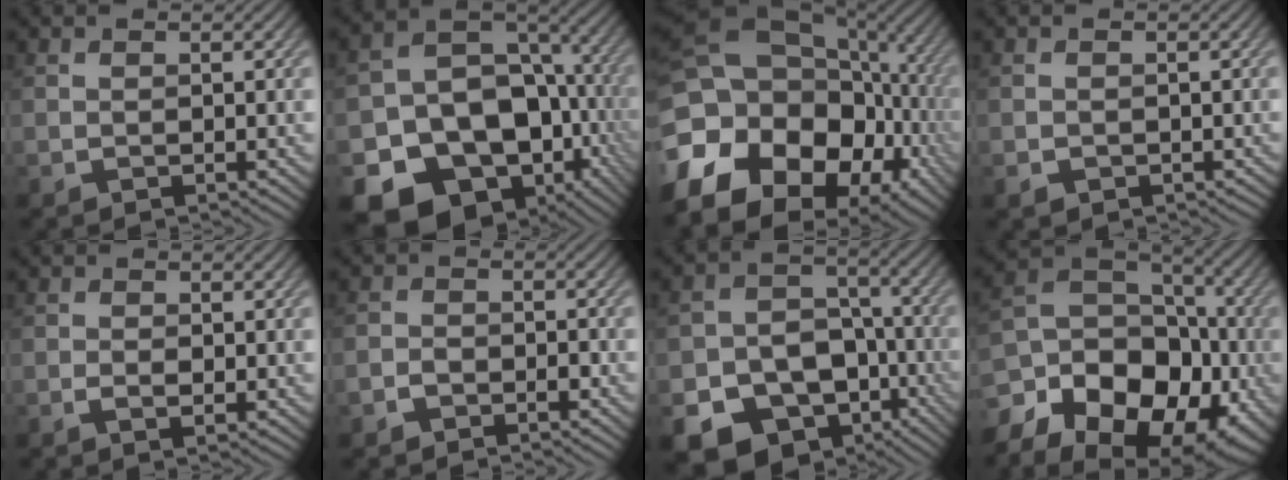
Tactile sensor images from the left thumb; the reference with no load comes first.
{"total": 20.4, "force": [-8.9, 15.7, 9.6], "torque": [-0.183, -0.043, -0.105]}
{"total": 19.0, "force": [-7.8, 13.7, 10.7], "torque": [-0.252, -0.007, -0.129]}
{"total": 1.4, "force": [-0.6, 1.1, 0.4], "torque": [-0.008, -0.009, -0.012]}
{"total": 1.7, "force": [-0.5, 0.9, 1.4], "torque": [-0.024, -0.001, -0.010]}
{"total": 2.3, "force": [-1.5, 1.4, 1.1], "torque": [-0.016, 0.005, -0.034]}
{"total": 18.1, "force": [-10.1, 13.5, 6.8], "torque": [-0.136, -0.057, -0.147]}
{"total": 19.4, "force": [-7.8, 14.0, 10.8], "torque": [-0.240, -0.038, -0.089]}